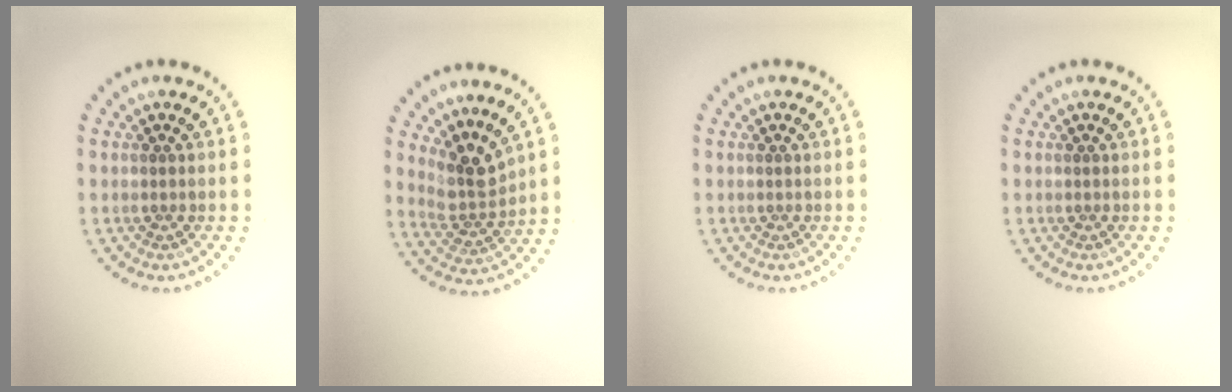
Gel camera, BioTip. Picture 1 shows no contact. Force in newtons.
{"total": 3.2, "press": 2.2, "slide": 2.3}
{"total": 0.0}
{"total": 0.0}